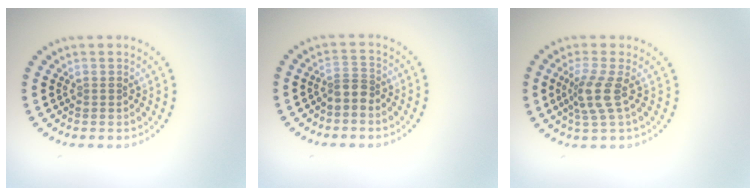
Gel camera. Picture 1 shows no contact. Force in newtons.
{"total": 1.9, "press": 1.5, "slide": 1.2}
{"total": 2.8, "press": 2.1, "slide": 1.8}